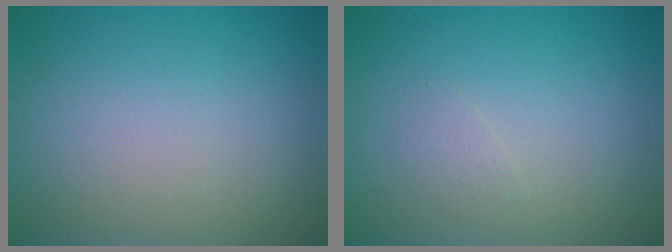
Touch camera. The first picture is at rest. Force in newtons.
{"total": 0.8, "press": 0.8, "slide": 0.0}